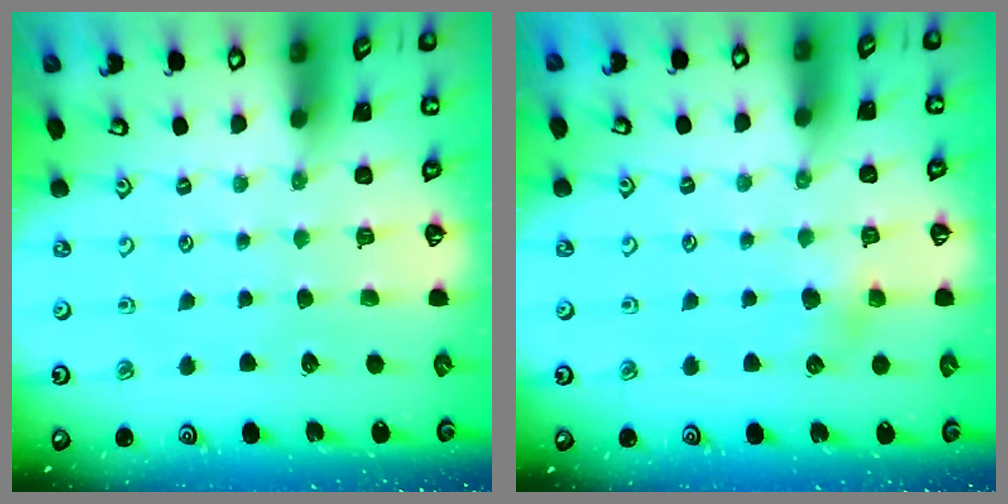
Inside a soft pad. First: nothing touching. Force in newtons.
{"total": 4.5, "press": 4.4, "slide": 0.8}